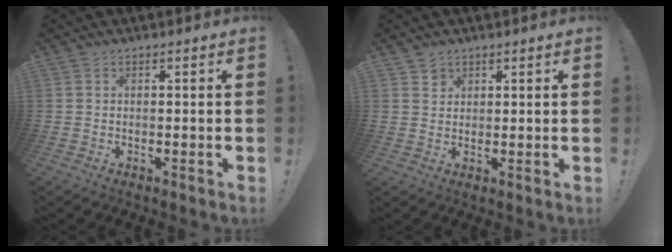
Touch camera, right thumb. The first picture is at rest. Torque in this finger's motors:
{"motor_torque": [0.18, 0.13, -0.02, -0.02, -0.09]}